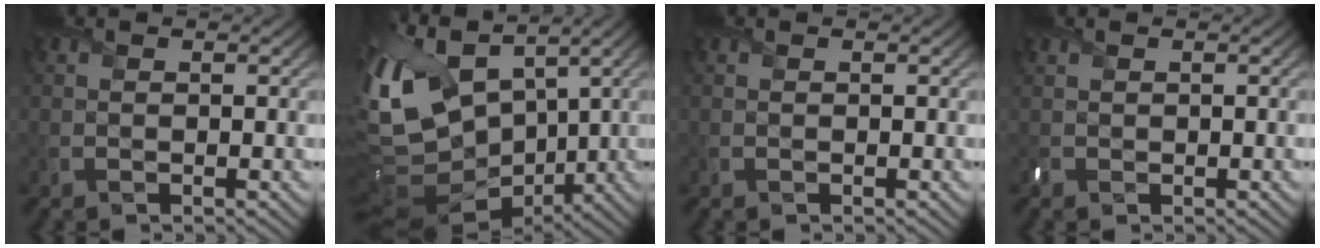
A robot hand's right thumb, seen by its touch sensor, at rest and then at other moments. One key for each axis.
{"total": 16.3, "fx": 2.6, "fy": 10.2, "fz": 12.4, "tx": -0.294, "ty": -0.013, "tz": 0.077}
{"total": 0.0}
{"total": 0.6, "fx": 0.2, "fy": 0.5, "fz": 0.2, "tx": -0.010, "ty": 0.002, "tz": 0.007}